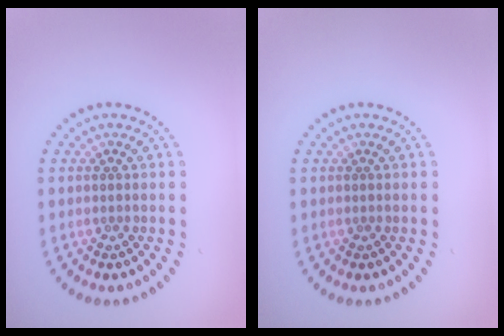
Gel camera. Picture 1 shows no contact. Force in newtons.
{"total": 0.0}